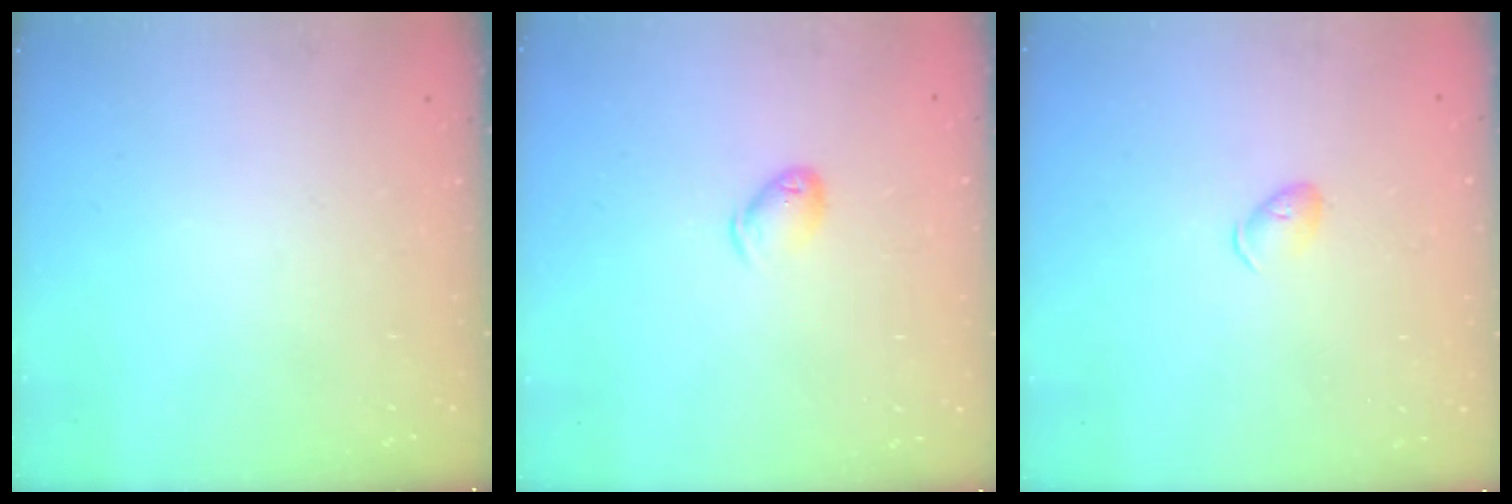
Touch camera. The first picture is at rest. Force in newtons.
{"total": 4.4, "press": 4.4, "slide": 0.7}
{"total": 3.8, "press": 3.7, "slide": 0.8}